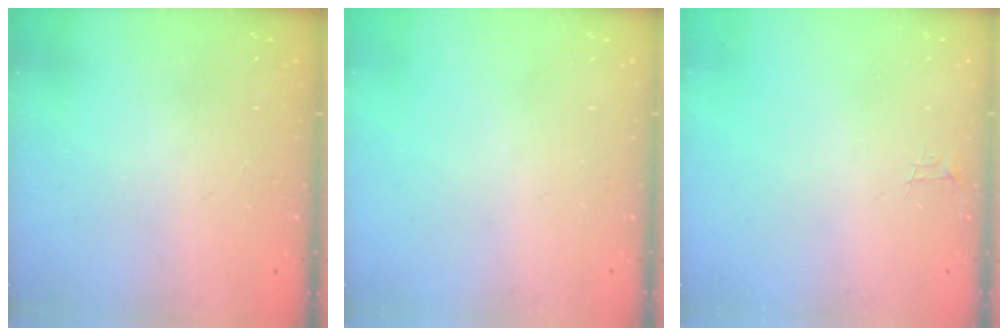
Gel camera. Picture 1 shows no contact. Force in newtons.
{"total": 0.0}
{"total": 3.8, "press": 3.8, "slide": 0.4}